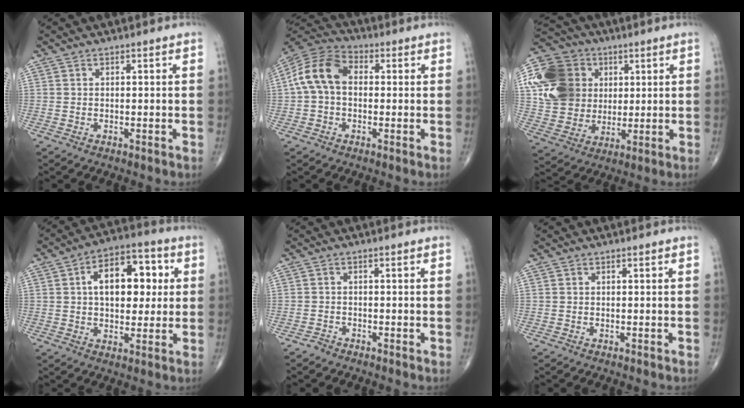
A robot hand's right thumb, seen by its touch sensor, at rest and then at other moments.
{"total": 10.7, "force": [0.6, 7.4, 7.7], "torque": [-0.145, 0.033, 0.000]}
{"total": 18.9, "force": [4.0, 15.8, 9.4], "torque": [-0.167, 0.010, 0.077]}
{"total": 14.5, "force": [2.7, 8.5, 11.4], "torque": [-0.133, 0.017, 0.037]}
{"total": 1.1, "force": [-1.0, 0.5, 0.1], "torque": [-0.003, 0.000, -0.024]}
{"total": 0.0}